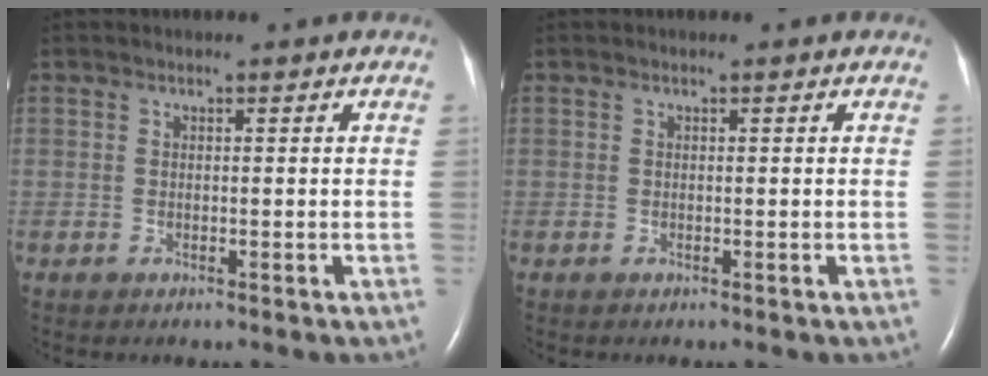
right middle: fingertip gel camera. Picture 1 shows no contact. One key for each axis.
{"total": 0.0}